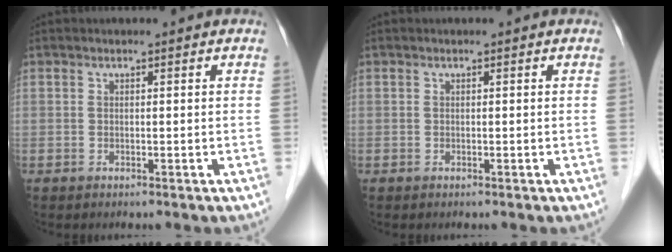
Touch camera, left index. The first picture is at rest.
{"total": 0.0}